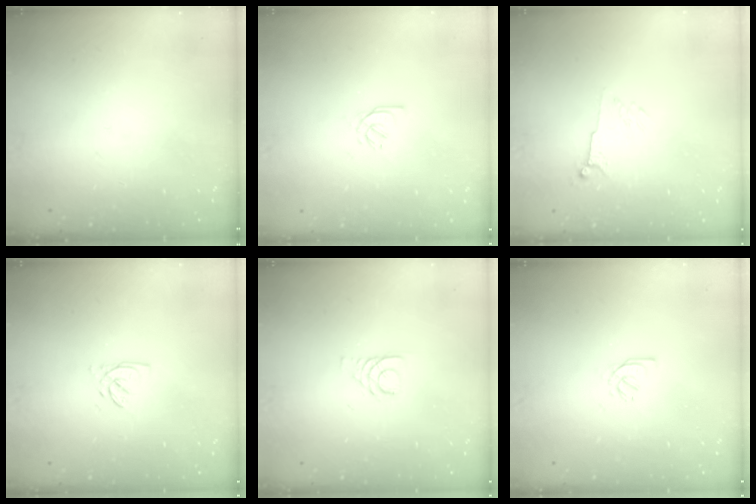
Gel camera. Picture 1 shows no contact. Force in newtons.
{"total": 2.4, "press": 2.4, "slide": 0.5}
{"total": 4.5, "press": 4.4, "slide": 1.0}
{"total": 2.5, "press": 2.5, "slide": 0.3}
{"total": 3.6, "press": 3.6, "slide": 0.3}
{"total": 1.7, "press": 1.6, "slide": 0.5}